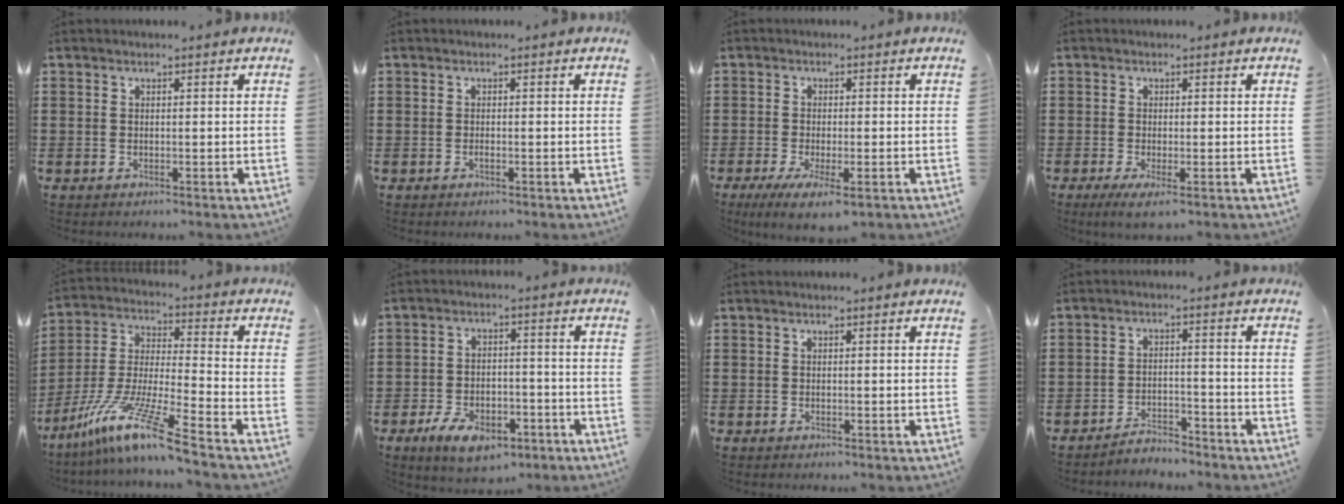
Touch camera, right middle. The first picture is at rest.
{"total": 0.6, "force": [-0.3, 0.2, 0.5], "torque": [-0.010, -0.003, -0.005]}
{"total": 3.5, "force": [-2.1, 0.8, 2.7], "torque": [-0.052, -0.005, -0.038]}
{"total": 0.8, "force": [-0.6, 0.1, 0.5], "torque": [-0.010, -0.004, -0.011]}
{"total": 12.7, "force": [-9.4, -0.1, 8.5], "torque": [-0.181, -0.006, -0.187]}
{"total": 6.7, "force": [-4.4, 2.9, 4.0], "torque": [-0.082, 0.008, -0.083]}
{"total": 0.0}
{"total": 3.4, "force": [-3.4, 0.3, 0.1], "torque": [-0.009, 0.004, -0.073]}